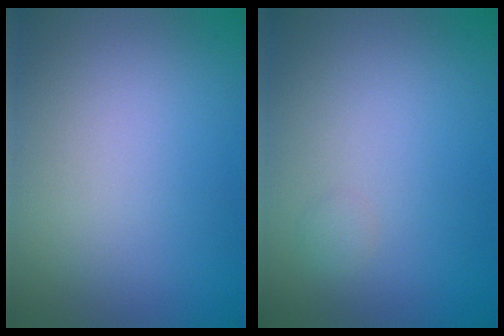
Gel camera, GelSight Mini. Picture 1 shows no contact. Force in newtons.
{"total": 0.6, "press": 0.6, "slide": 0.0}